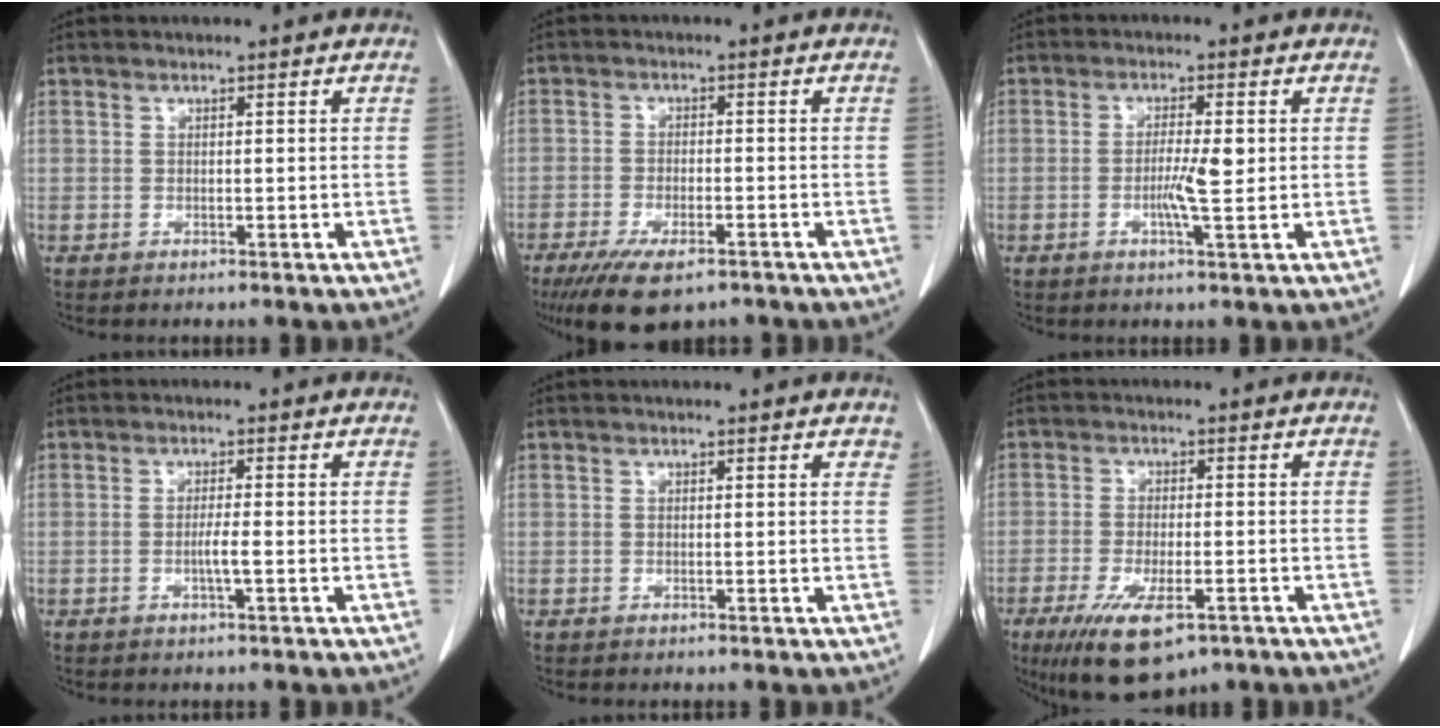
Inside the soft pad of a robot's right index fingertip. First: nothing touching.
{"total": 9.4, "force": [-6.6, 3.0, 6.0], "torque": [-0.097, -0.015, -0.100]}
{"total": 4.4, "force": [-0.4, 0.2, 4.4], "torque": [-0.080, -0.004, -0.007]}
{"total": 2.2, "force": [-0.6, -0.2, 2.1], "torque": [-0.040, -0.002, -0.012]}
{"total": 1.0, "force": [0.8, 0.5, 0.4], "torque": [-0.002, 0.000, 0.000]}
{"total": 10.2, "force": [-5.7, 3.4, 7.7], "torque": [-0.139, -0.021, -0.086]}